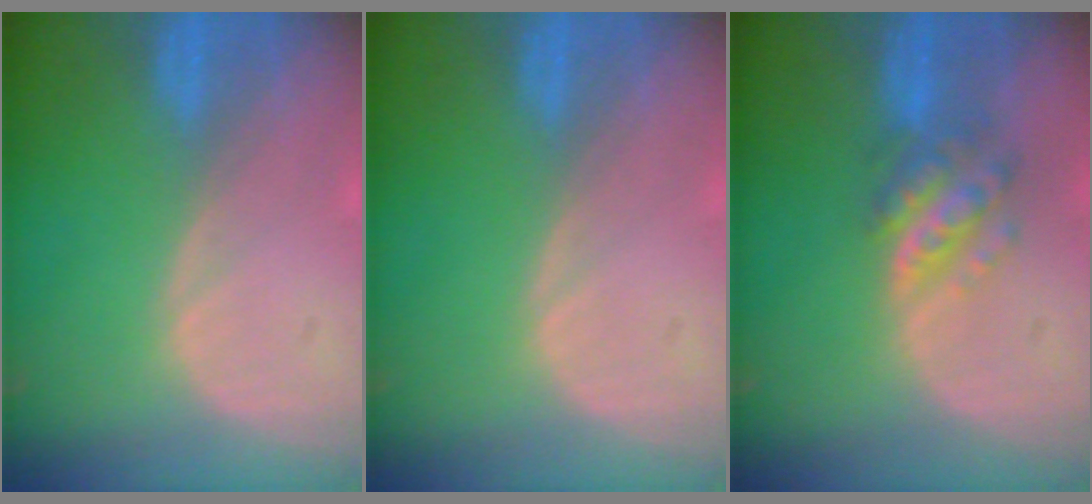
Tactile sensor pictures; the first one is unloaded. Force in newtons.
{"total": 0.0}
{"total": 6.0, "press": 5.3, "slide": 2.8}